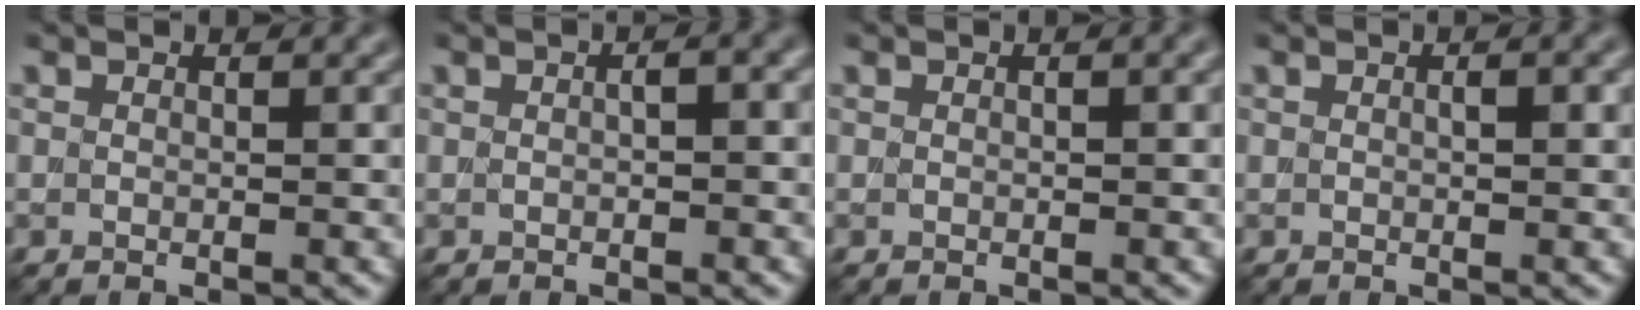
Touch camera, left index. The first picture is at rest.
{"total": 2.1, "force": [0.2, 0.7, 1.9], "torque": [-0.017, 0.007, 0.001]}
{"total": 1.0, "force": [0.1, 0.4, 0.9], "torque": [-0.010, 0.000, 0.000]}
{"total": 2.0, "force": [0.5, 0.7, 1.8], "torque": [-0.014, 0.002, 0.001]}